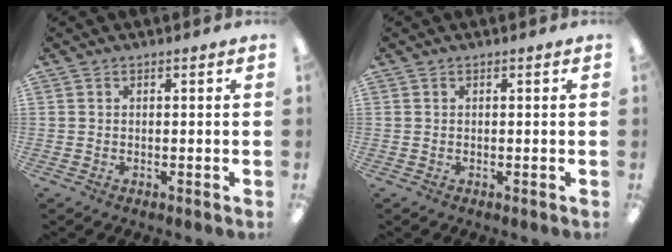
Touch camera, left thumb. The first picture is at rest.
{"total": 0.0}